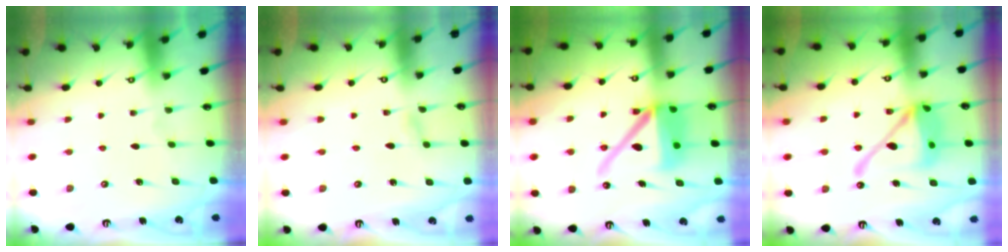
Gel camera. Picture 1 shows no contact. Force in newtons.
{"total": 2.0, "press": 2.0, "slide": 0.2}
{"total": 15.9, "press": 15.7, "slide": 2.0}
{"total": 16.4, "press": 16.3, "slide": 2.2}